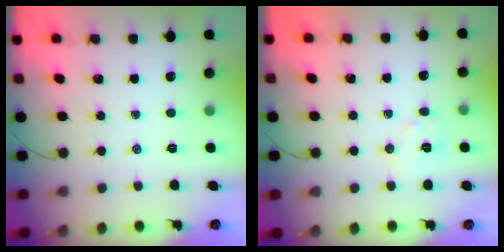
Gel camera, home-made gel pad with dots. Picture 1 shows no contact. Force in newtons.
{"total": 6.1, "press": 6.0, "slide": 1.1}